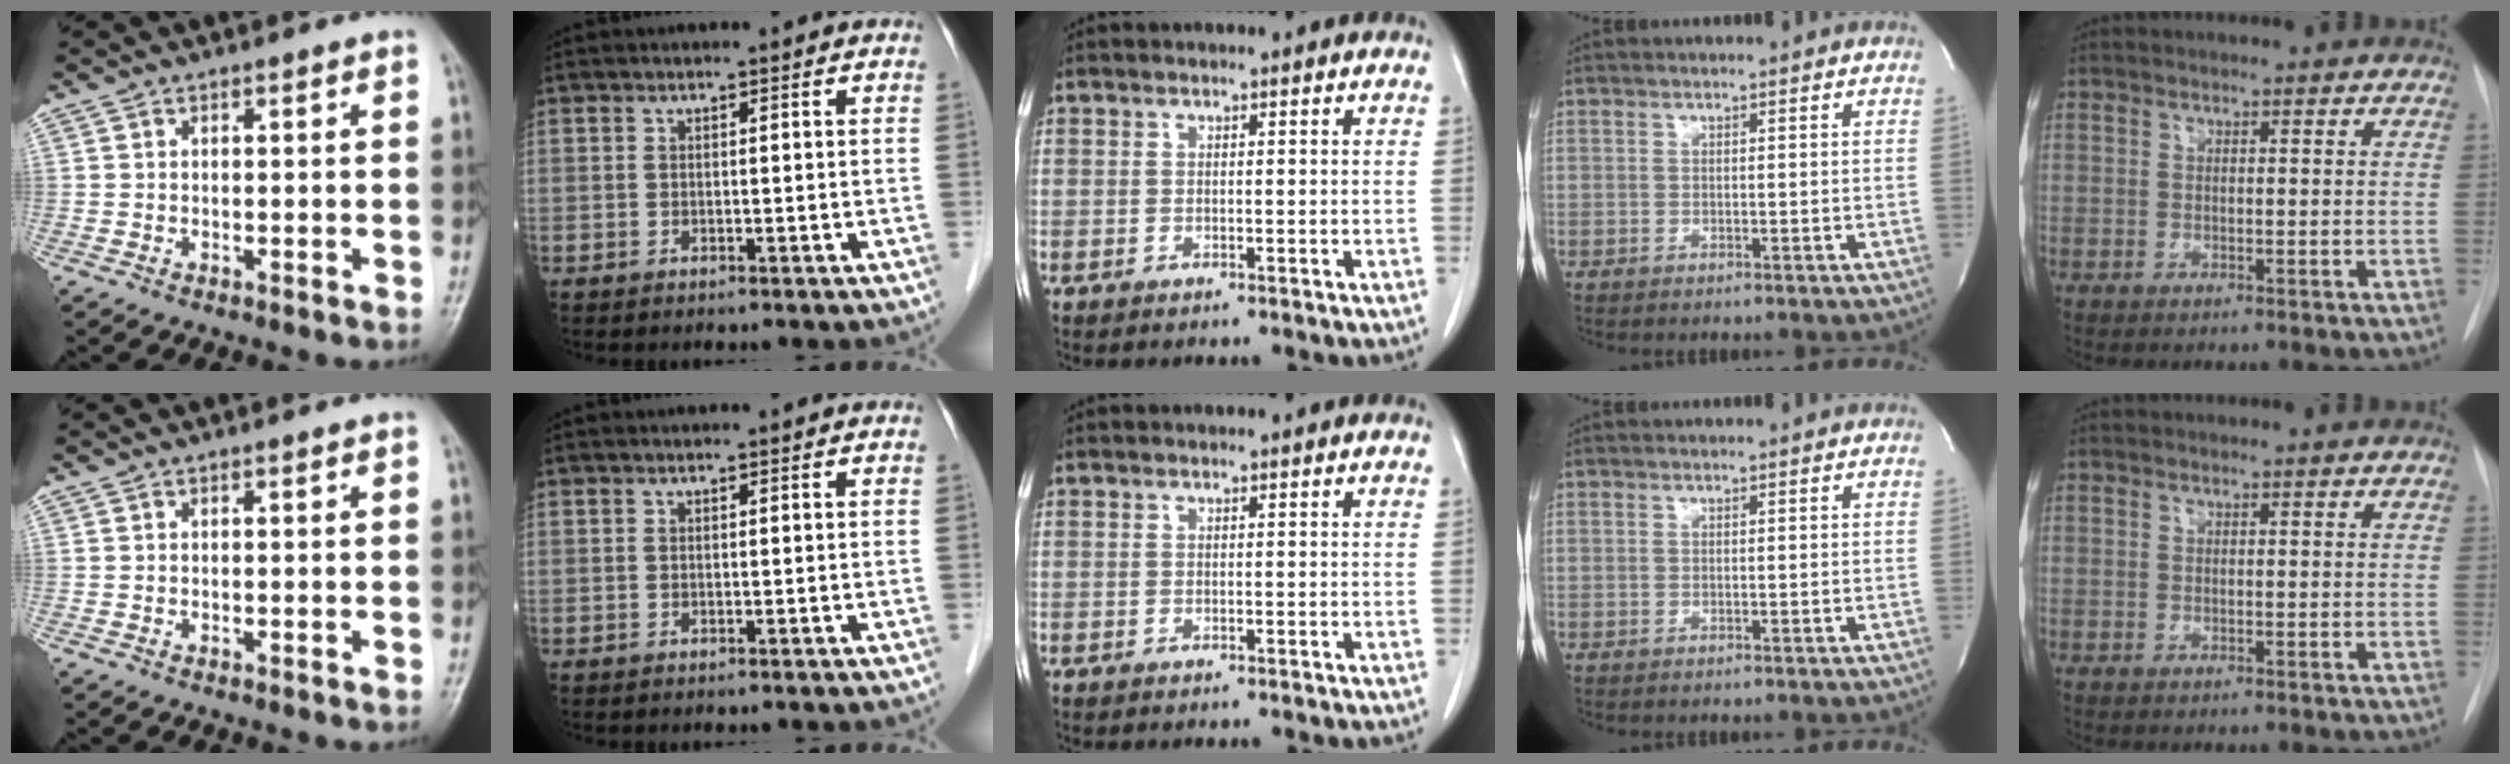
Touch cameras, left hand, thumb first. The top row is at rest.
{}